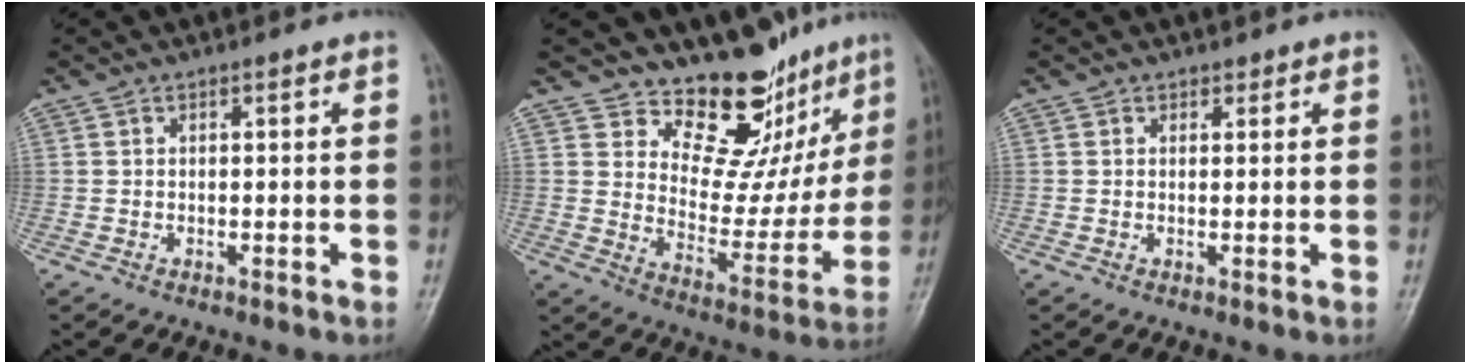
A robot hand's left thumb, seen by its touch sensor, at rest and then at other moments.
{"total": 15.2, "force": [12.1, 7.4, 5.3], "torque": [-0.011, -0.099, 0.179]}
{"total": 0.8, "force": [0.6, 0.6, 0.0], "torque": [0.009, -0.003, 0.006]}